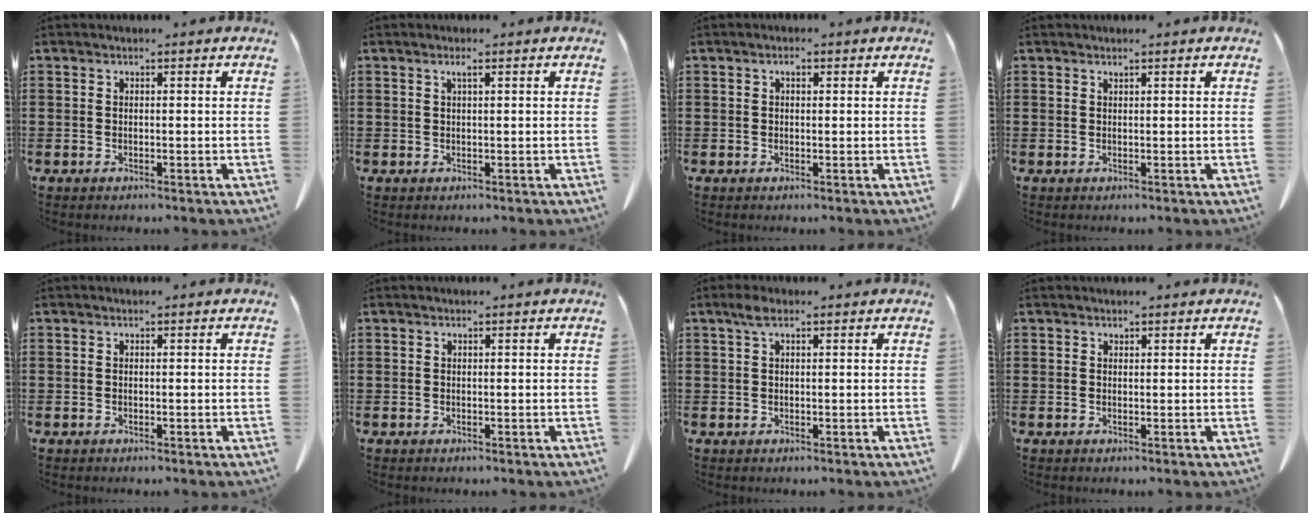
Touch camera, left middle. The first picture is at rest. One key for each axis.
{"total": 1.2, "fx": 0.6, "fy": 0.1, "fz": 1.0, "tx": -0.021, "ty": 0.000, "tz": 0.011}
{"total": 1.1, "fx": 0.3, "fy": 0.5, "fz": 0.9, "tx": -0.021, "ty": 0.004, "tz": 0.006}
{"total": 0.6, "fx": 0.5, "fy": 0.0, "fz": 0.3, "tx": -0.008, "ty": -0.004, "tz": 0.012}
{"total": 0.0}
{"total": 0.0}
{"total": 2.1, "fx": 0.9, "fy": 0.7, "fz": 1.8, "tx": -0.039, "ty": 0.004, "tz": 0.016}
{"total": 0.6, "fx": 0.6, "fy": 0.1, "fz": 0.1, "tx": -0.004, "ty": -0.002, "tz": 0.014}